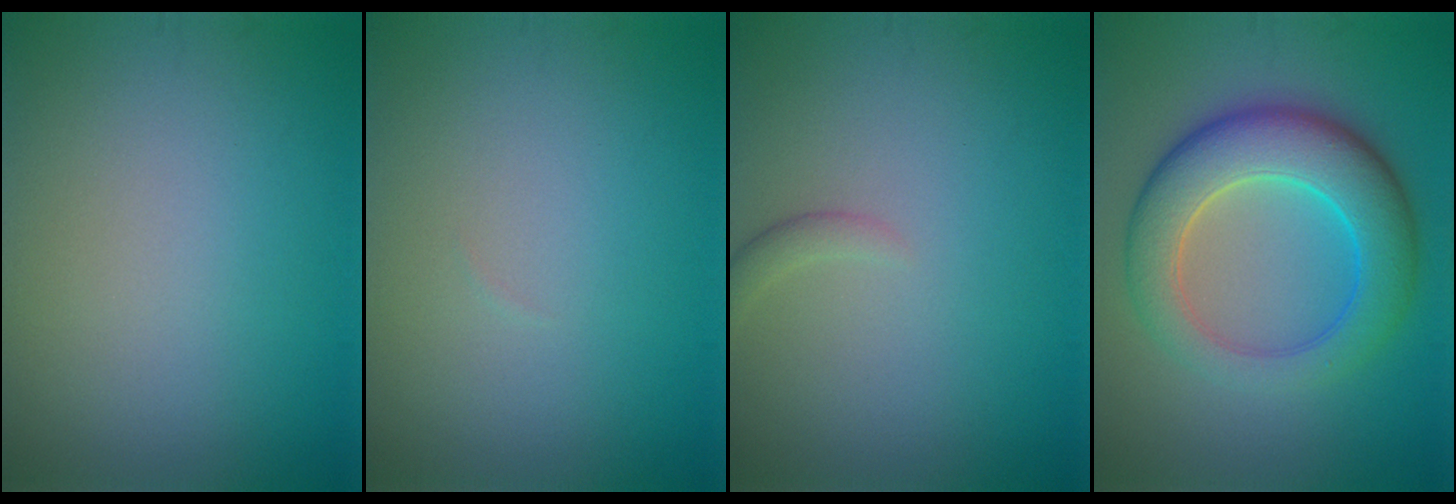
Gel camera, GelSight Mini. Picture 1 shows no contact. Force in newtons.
{"total": 0.0}
{"total": 1.1, "press": 1.1, "slide": 0.2}
{"total": 8.1, "press": 8.1, "slide": 0.3}